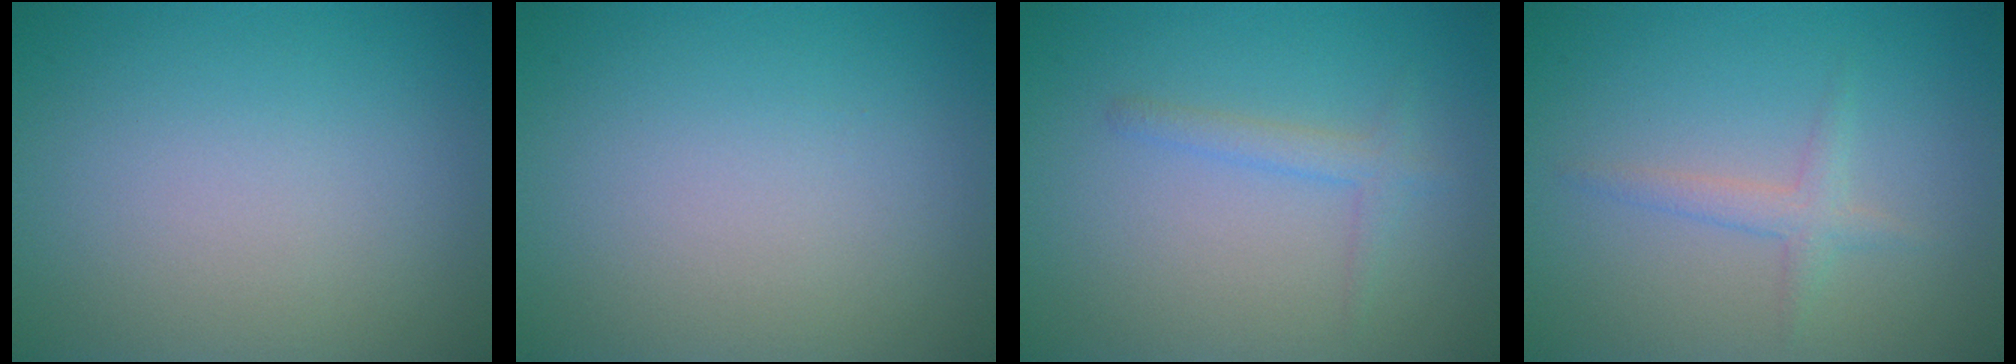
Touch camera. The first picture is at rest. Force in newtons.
{"total": 0.0}
{"total": 1.6, "press": 1.6, "slide": 0.1}
{"total": 1.7, "press": 1.7, "slide": 0.1}